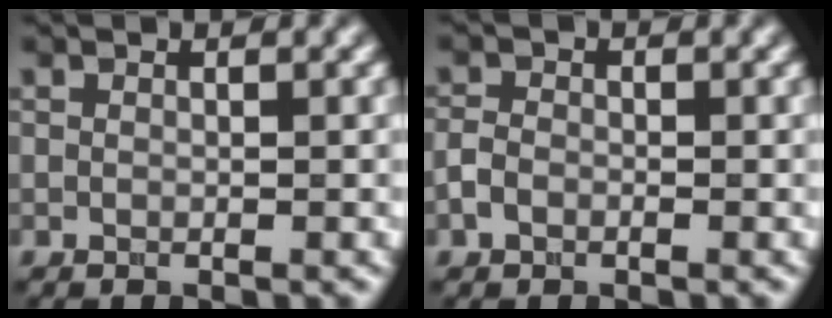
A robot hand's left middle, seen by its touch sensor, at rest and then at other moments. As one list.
[{"total": 1.5, "force": [-0.7, 1.1, 0.7], "torque": [-0.015, 0.003, -0.019]}]